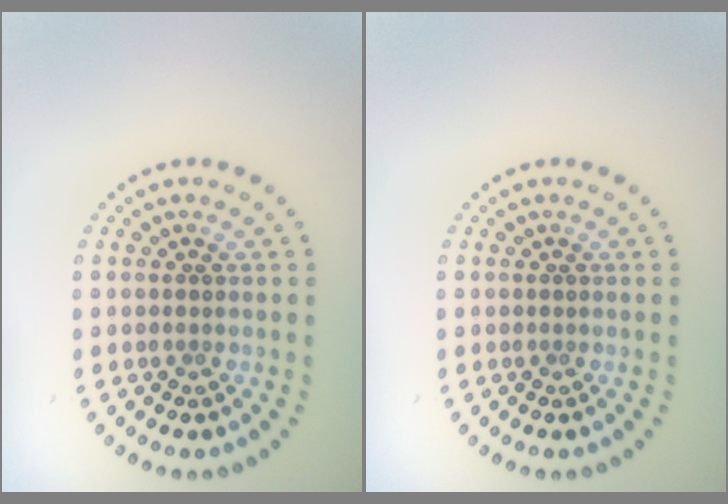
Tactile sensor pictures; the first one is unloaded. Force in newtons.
{"total": 0.0}